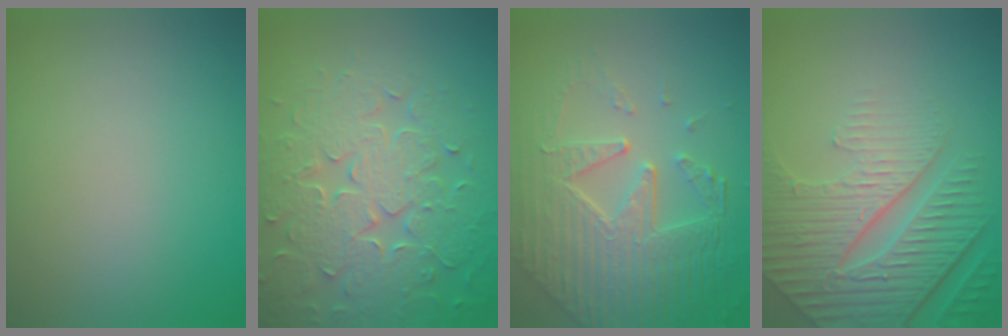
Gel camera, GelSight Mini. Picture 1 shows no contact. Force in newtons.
{"total": 8.1, "press": 6.2, "slide": 5.1}
{"total": 8.4, "press": 5.8, "slide": 6.1}
{"total": 8.0, "press": 5.8, "slide": 5.5}